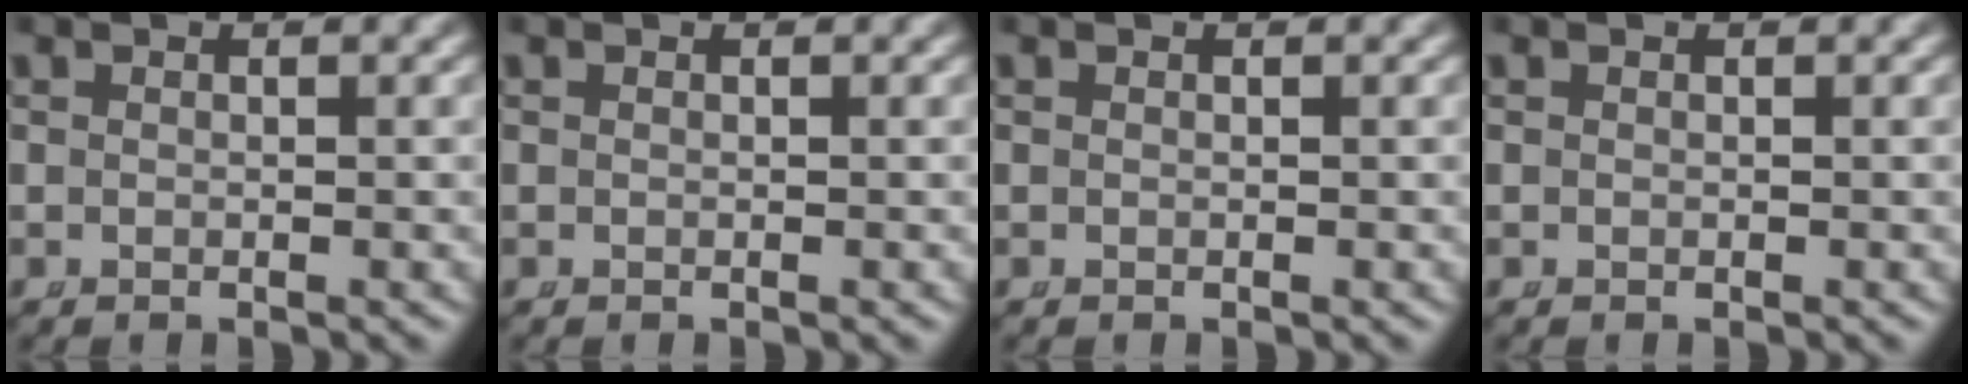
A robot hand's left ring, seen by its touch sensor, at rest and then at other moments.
{"total": 0.0}
{"total": 0.0}
{"total": 0.0}